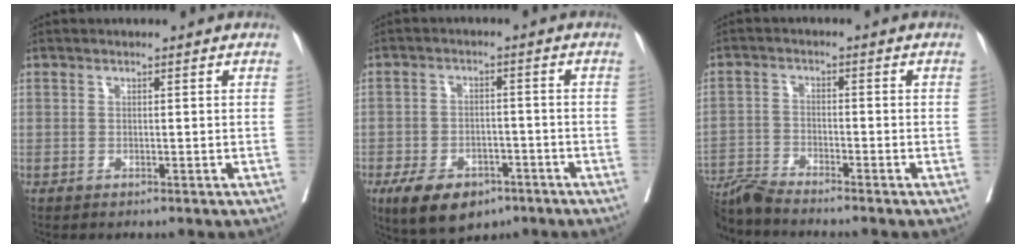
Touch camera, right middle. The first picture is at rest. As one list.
[{"total": 10.0, "force": [-6.3, 5.4, 5.6], "torque": [-0.093, 0.000, -0.098]}, {"total": 6.9, "force": [-6.5, -1.2, 1.7], "torque": [-0.025, -0.017, -0.124]}]